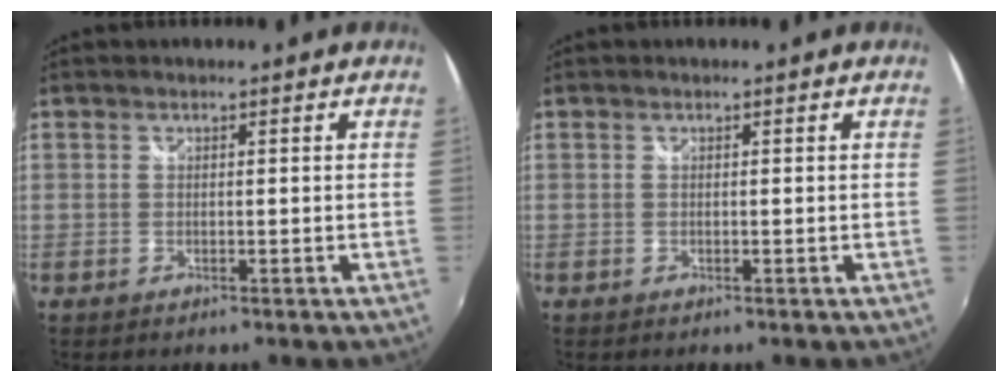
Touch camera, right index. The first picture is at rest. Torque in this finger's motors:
{"motor_torque": [0.00, 0.00, 0.00, 0.01]}